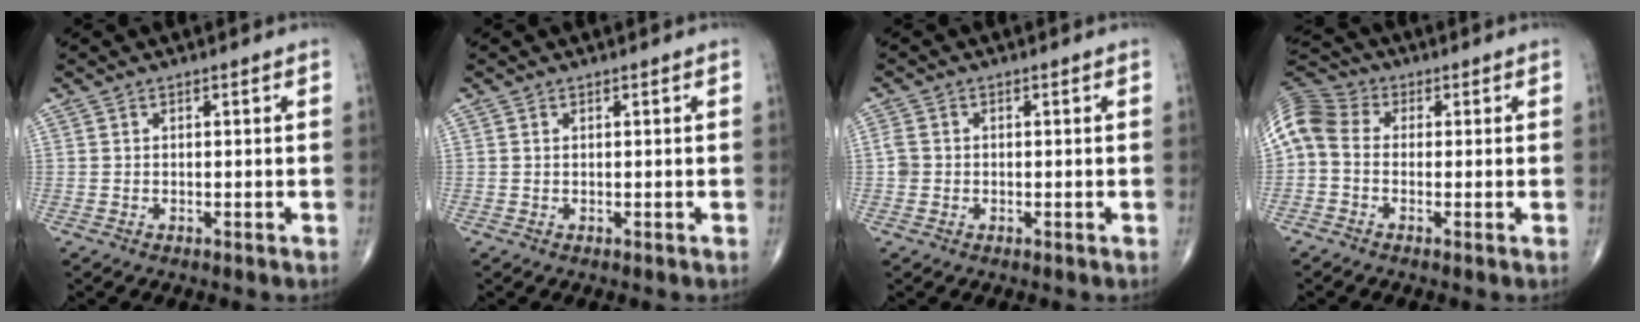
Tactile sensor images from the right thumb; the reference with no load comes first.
{"total": 0.0}
{"total": 2.0, "force": [-0.3, 1.7, 1.0], "torque": [-0.021, 0.003, -0.009]}
{"total": 9.1, "force": [0.1, 7.0, 5.9], "torque": [-0.120, 0.025, -0.014]}